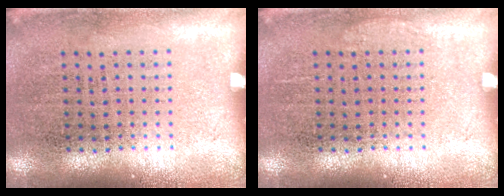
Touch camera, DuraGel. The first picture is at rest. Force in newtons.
{"total": 0.5, "press": 0.5, "slide": 0.1}